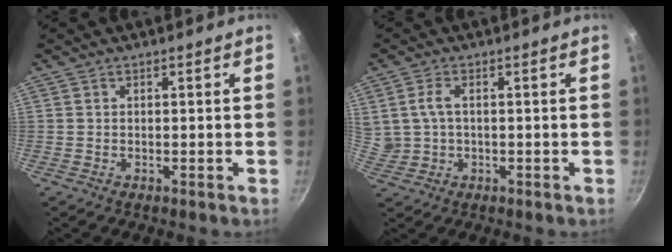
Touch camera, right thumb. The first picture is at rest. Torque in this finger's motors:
{"motor_torque": [-0.13, 0.02, 0.41, 0.44, 0.03]}